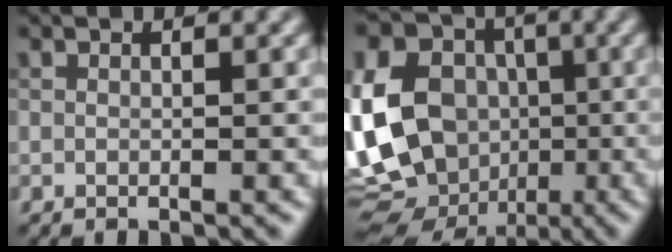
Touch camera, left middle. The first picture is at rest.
{"total": 16.6, "force": [-2.6, 14.1, 8.4], "torque": [-0.184, -0.001, -0.075]}